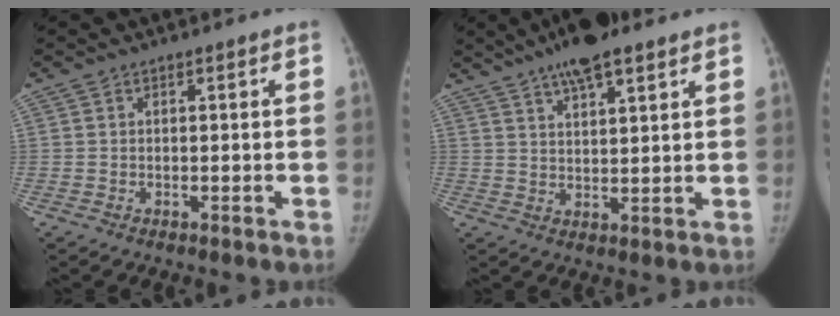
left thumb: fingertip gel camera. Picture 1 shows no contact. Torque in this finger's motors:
{"motor_torque": [0.73, -0.24, 1.30, -1.04, 0.20]}